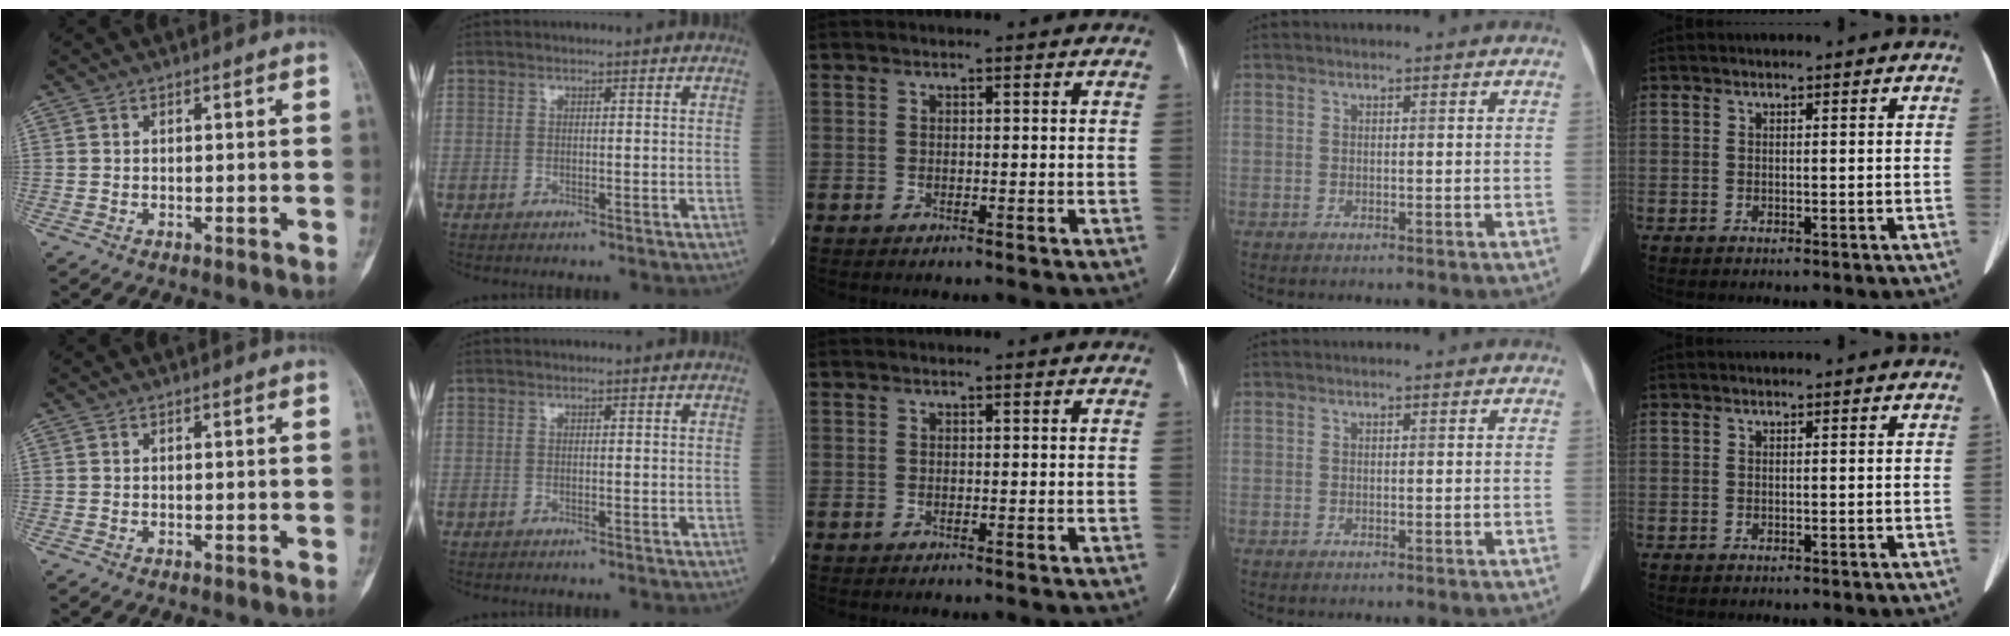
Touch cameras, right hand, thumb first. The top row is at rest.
{}